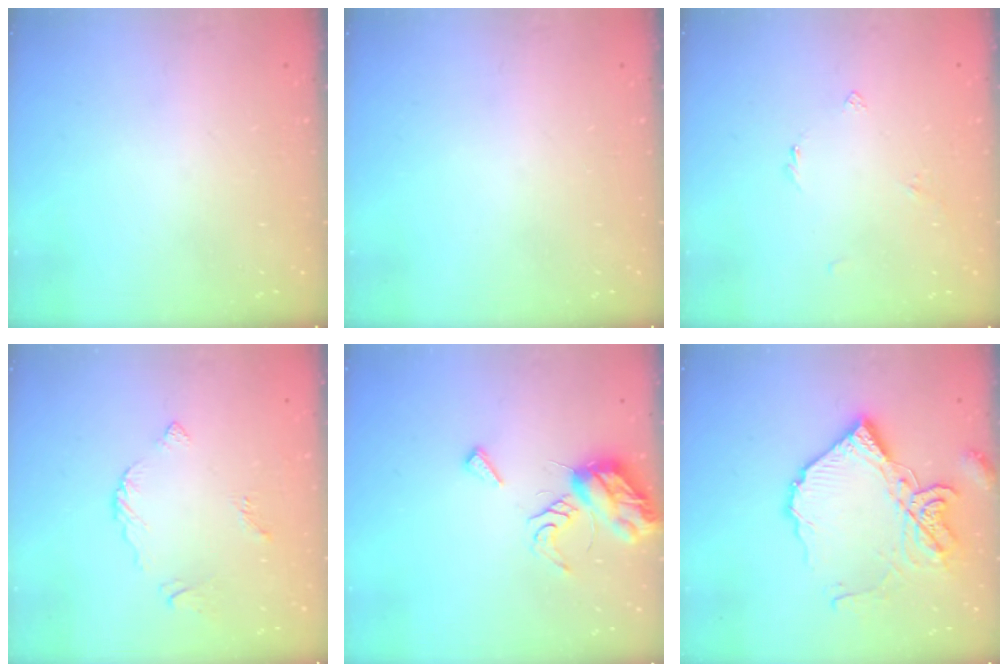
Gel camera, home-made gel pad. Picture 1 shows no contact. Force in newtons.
{"total": 0.0}
{"total": 2.8, "press": 2.7, "slide": 0.6}
{"total": 4.1, "press": 4.1, "slide": 0.2}
{"total": 9.5, "press": 9.5, "slide": 0.6}
{"total": 17.0, "press": 16.8, "slide": 2.1}